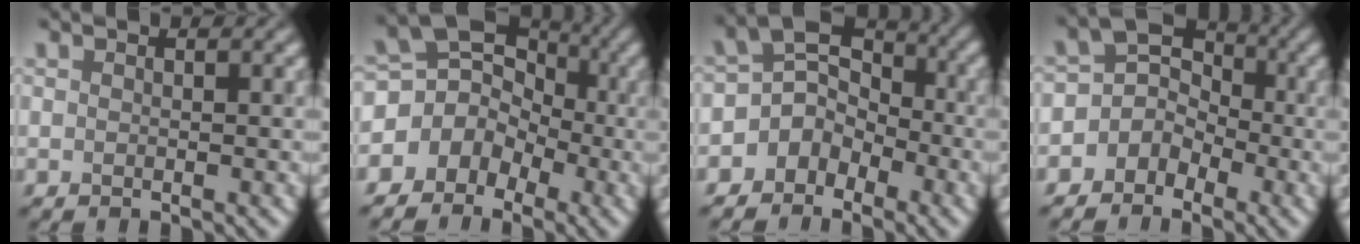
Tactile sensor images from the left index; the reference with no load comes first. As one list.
[{"total": 6.1, "force": [-1.9, 5.3, 2.5], "torque": [-0.003, 0.010, -0.051]}, {"total": 4.0, "force": [-2.3, 2.9, 1.6], "torque": [-0.013, 0.005, -0.050]}, {"total": 3.6, "force": [-1.8, 2.9, 1.1], "torque": [0.012, 0.006, -0.043]}]